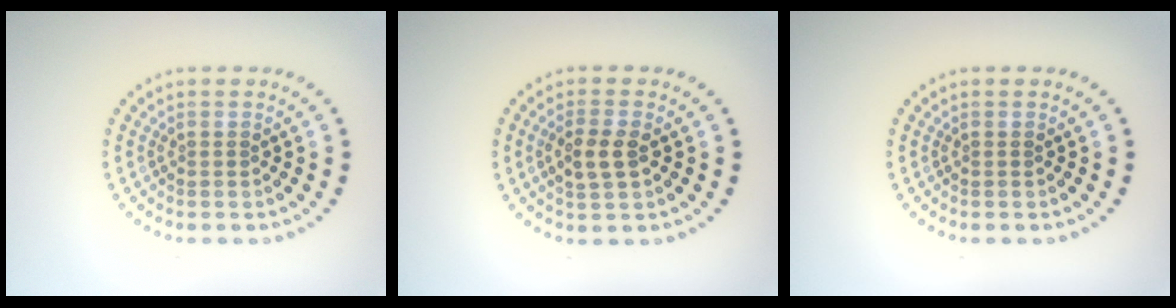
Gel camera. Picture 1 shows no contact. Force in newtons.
{"total": 2.7, "press": 2.6, "slide": 0.6}
{"total": 0.0}